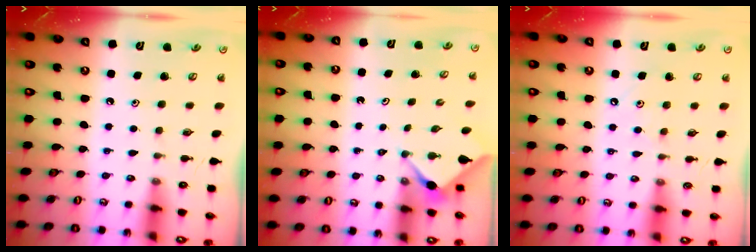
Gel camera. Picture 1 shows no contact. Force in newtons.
{"total": 2.8, "press": 2.7, "slide": 0.5}
{"total": 3.7, "press": 3.7, "slide": 0.4}